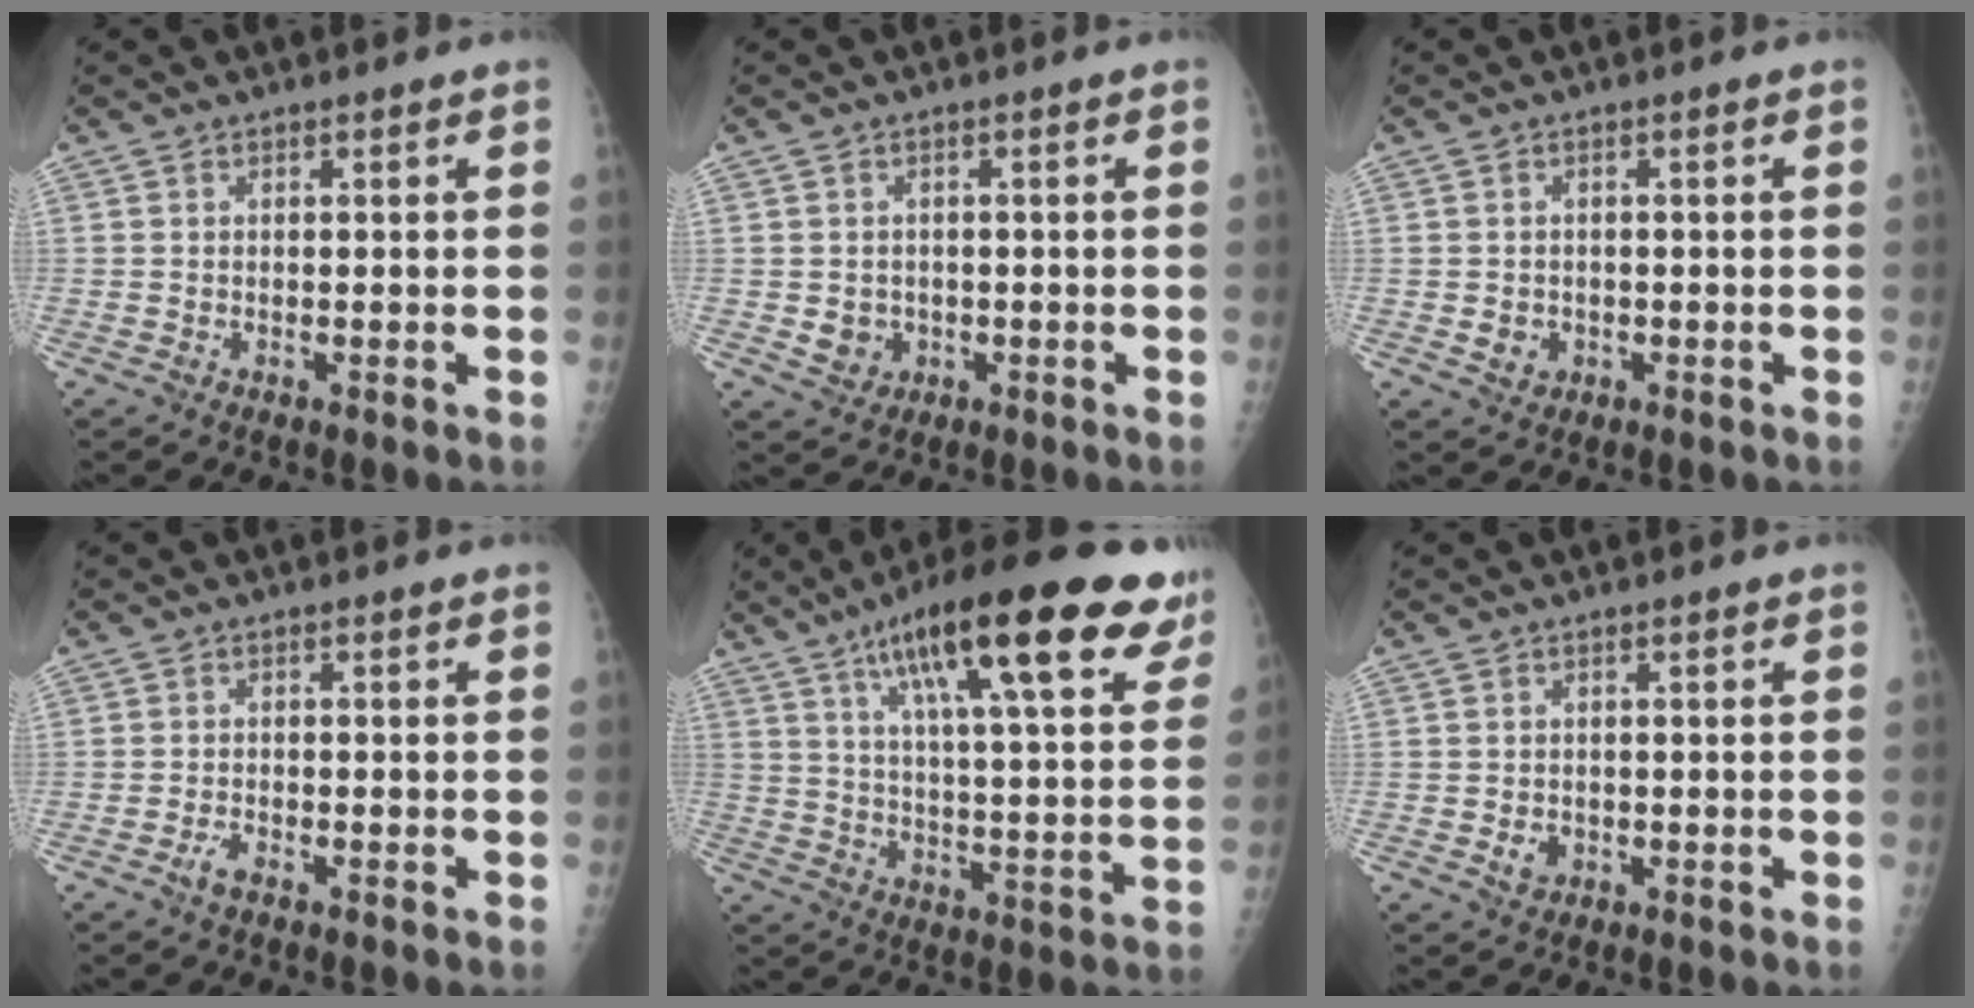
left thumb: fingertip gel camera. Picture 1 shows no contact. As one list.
[{"total": 3.4, "force": [-0.5, 3.1, 1.3], "torque": [-0.008, 0.002, 0.001]}, {"total": 2.7, "force": [-0.5, 2.4, 1.1], "torque": [-0.008, 0.002, -0.001]}, {"total": 1.9, "force": [-1.3, 0.8, 1.2], "torque": [-0.029, 0.004, -0.026]}, {"total": 26.8, "force": [15.3, 6.7, 20.9], "torque": [-0.293, -0.024, 0.224]}, {"total": 2.3, "force": [-0.5, 1.9, 1.1], "torque": [-0.009, 0.002, -0.003]}]